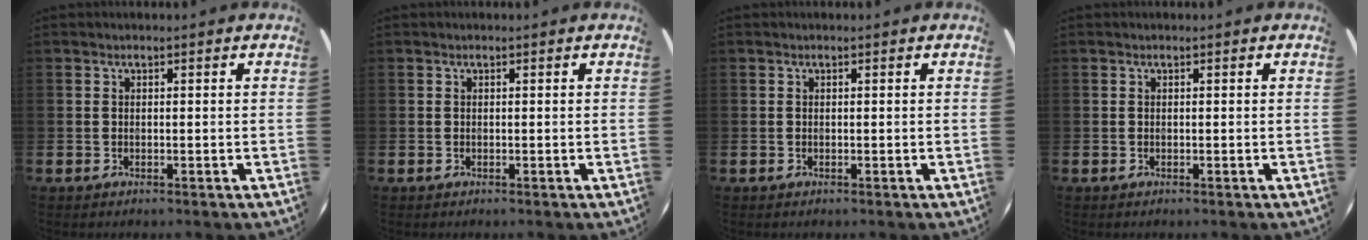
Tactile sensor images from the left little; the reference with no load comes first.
{"total": 0.0}
{"total": 0.0}
{"total": 0.0}